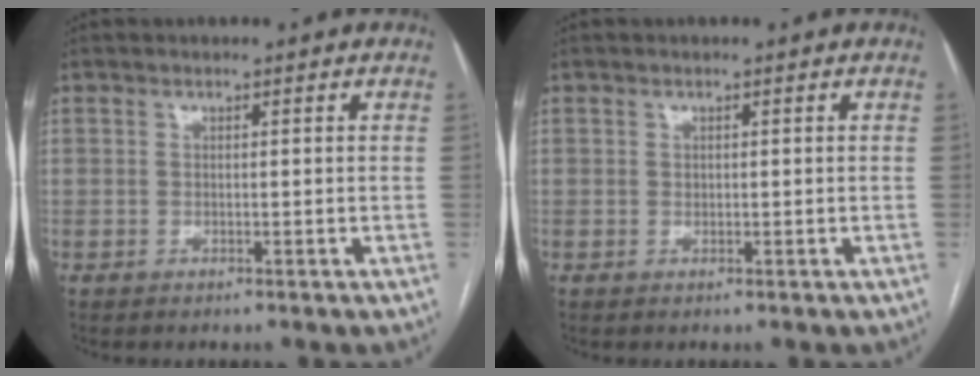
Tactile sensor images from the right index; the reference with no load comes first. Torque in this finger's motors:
{"motor_torque": [-0.05, -0.02, -0.02, 0.00]}